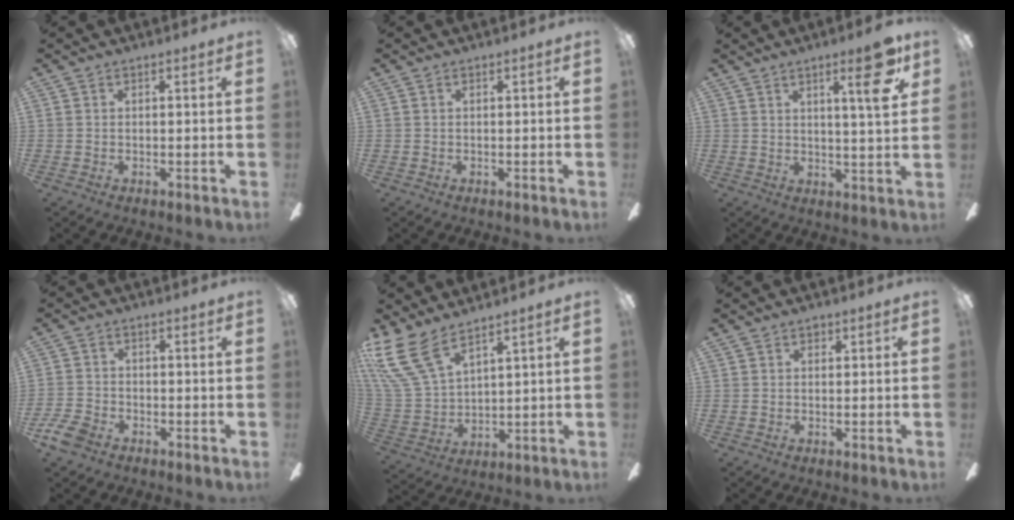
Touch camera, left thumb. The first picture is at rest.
{"total": 0.0}
{"total": 10.4, "force": [5.6, 1.6, 8.6], "torque": [-0.118, -0.020, 0.080]}
{"total": 5.6, "force": [-3.7, 3.2, 2.7], "torque": [-0.068, 0.012, -0.073]}
{"total": 14.8, "force": [9.9, 6.3, 8.9], "torque": [-0.230, -0.050, 0.184]}
{"total": 1.1, "force": [0.7, 0.8, 0.3], "torque": [-0.006, 0.003, 0.013]}